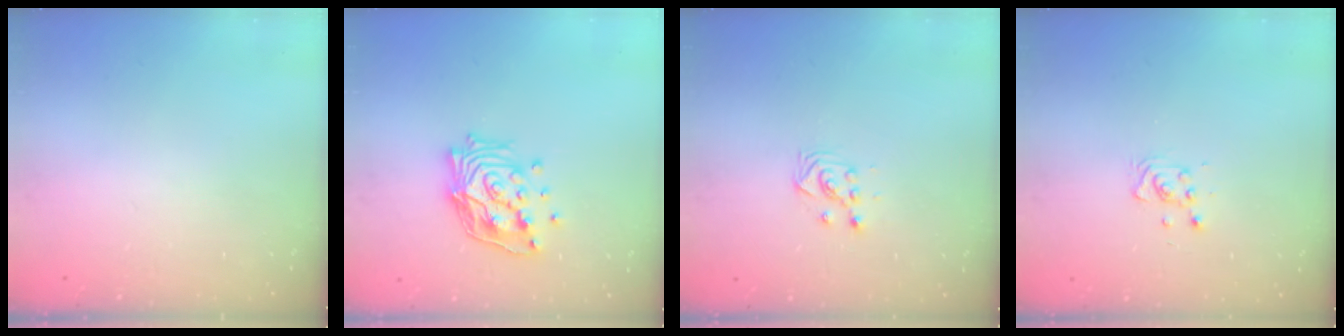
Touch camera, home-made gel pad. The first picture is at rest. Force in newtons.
{"total": 16.0, "press": 15.8, "slide": 2.3}
{"total": 2.7, "press": 2.7, "slide": 0.3}
{"total": 4.7, "press": 4.6, "slide": 1.1}